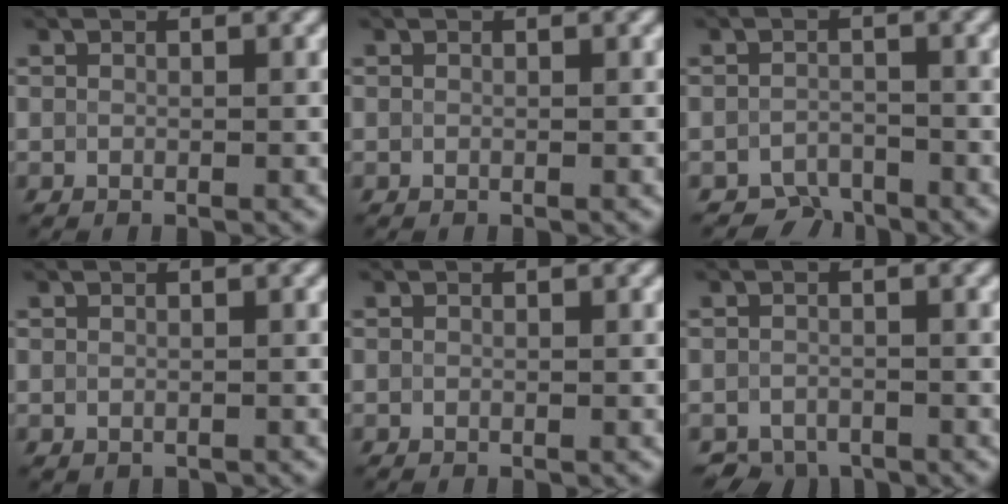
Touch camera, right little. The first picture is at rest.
{"total": 0.0}
{"total": 3.5, "force": [-3.5, 0.5, 0.0], "torque": [0.015, 0.003, -0.062]}
{"total": 0.0}
{"total": 0.0}
{"total": 3.0, "force": [-2.7, 1.3, -0.1], "torque": [0.010, -0.005, -0.056]}